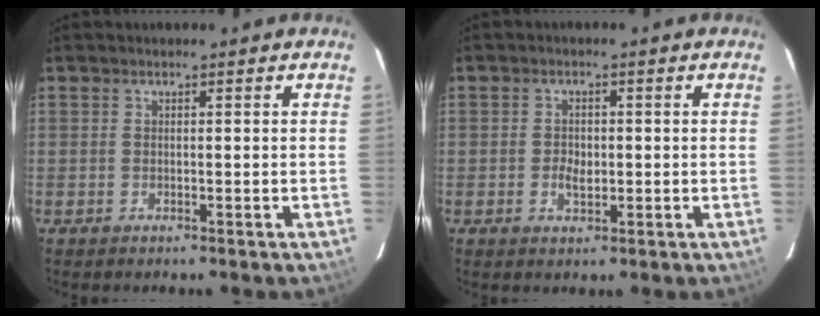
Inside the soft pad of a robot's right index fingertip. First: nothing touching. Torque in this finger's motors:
{"motor_torque": [0.12, 0.01, 0.08, 0.01]}